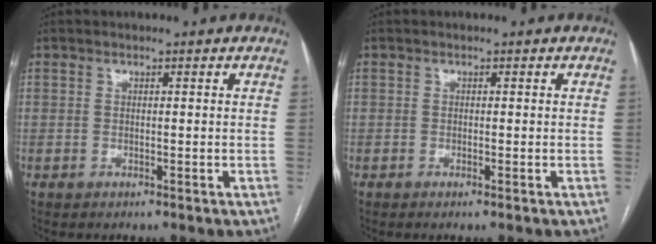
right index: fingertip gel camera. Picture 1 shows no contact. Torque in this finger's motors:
{"motor_torque": [0.02, 0.07, -0.02, 0.01]}